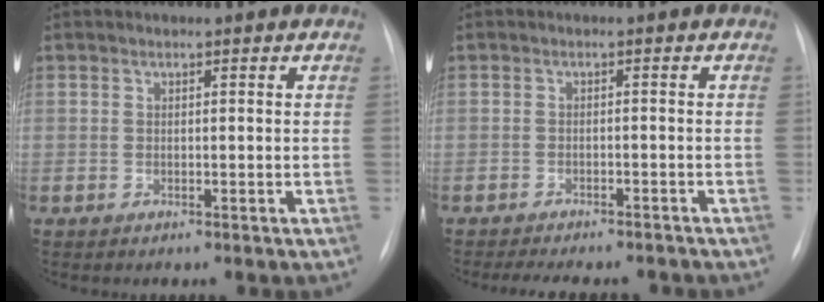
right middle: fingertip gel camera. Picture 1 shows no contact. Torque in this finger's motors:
{"motor_torque": [0.13, -0.12, 0.04, 0.02]}